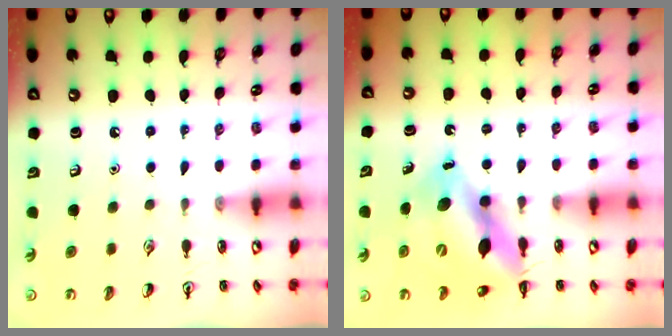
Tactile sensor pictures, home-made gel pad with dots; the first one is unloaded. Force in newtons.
{"total": 12.6, "press": 12.2, "slide": 3.1}